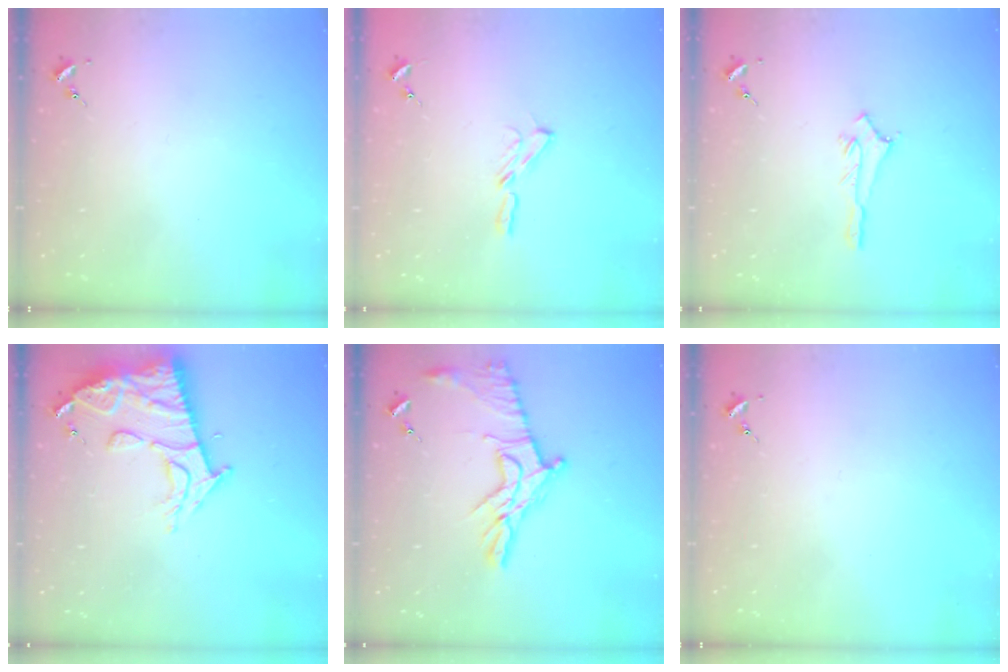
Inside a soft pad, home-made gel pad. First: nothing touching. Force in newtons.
{"total": 4.0, "press": 4.0, "slide": 0.4}
{"total": 2.9, "press": 2.8, "slide": 0.4}
{"total": 14.4, "press": 14.3, "slide": 1.2}
{"total": 13.9, "press": 13.8, "slide": 0.9}
{"total": 0.0}